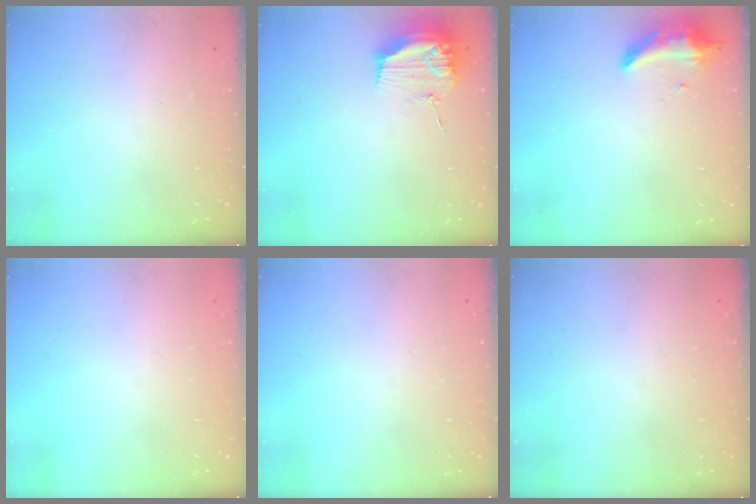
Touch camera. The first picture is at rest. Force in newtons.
{"total": 13.9, "press": 13.9, "slide": 0.1}
{"total": 8.6, "press": 8.6, "slide": 1.1}
{"total": 0.0}
{"total": 0.0}
{"total": 0.0}